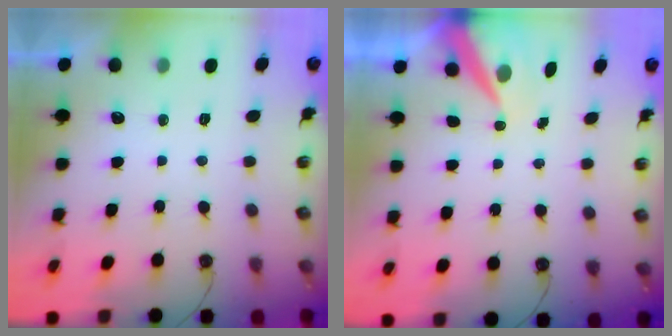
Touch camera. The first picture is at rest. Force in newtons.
{"total": 8.0, "press": 8.0, "slide": 0.6}